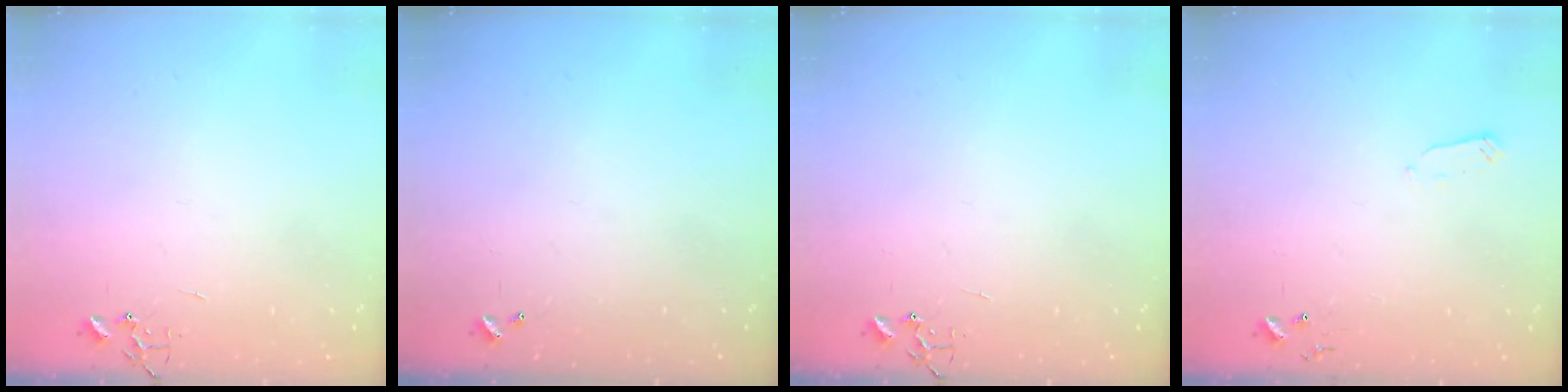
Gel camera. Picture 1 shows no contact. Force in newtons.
{"total": 0.0}
{"total": 0.0}
{"total": 2.4, "press": 2.4, "slide": 0.4}